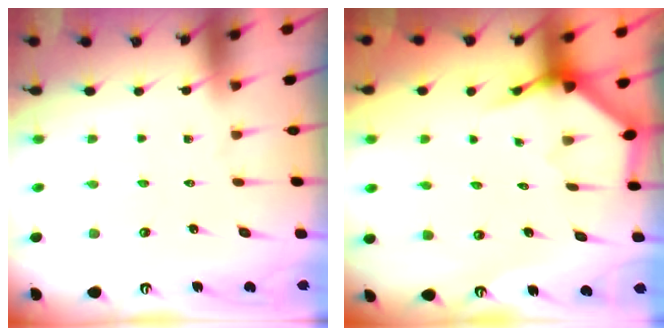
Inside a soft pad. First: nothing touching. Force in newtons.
{"total": 3.8, "press": 3.8, "slide": 0.2}